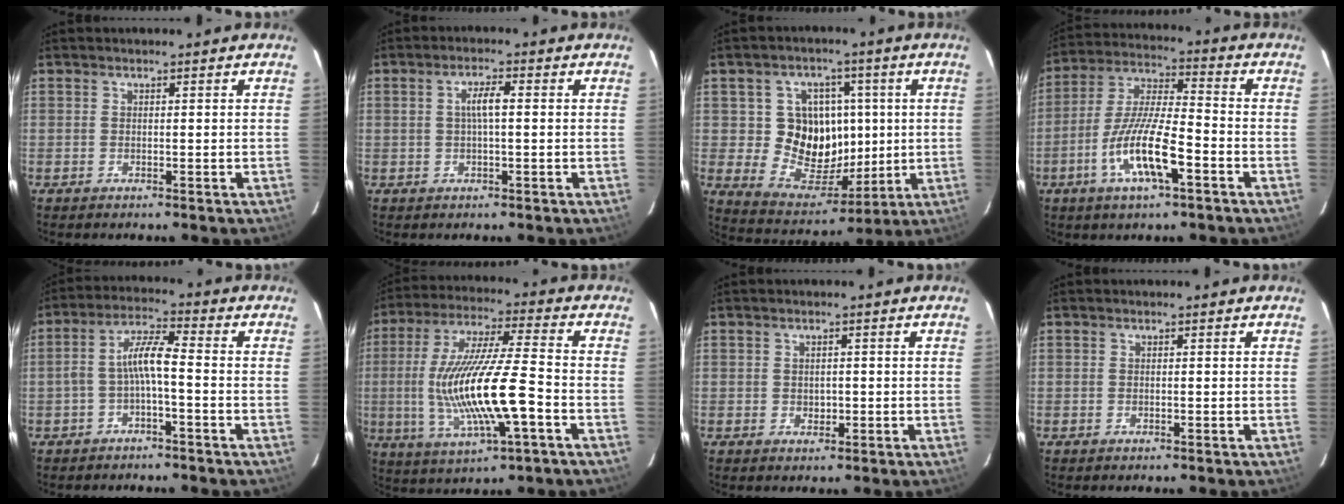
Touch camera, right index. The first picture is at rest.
{"total": 3.5, "force": [0.3, 0.7, 3.4], "torque": [-0.065, 0.007, 0.007]}
{"total": 13.1, "force": [0.9, 11.7, 6.0], "torque": [-0.124, 0.007, 0.031]}
{"total": 13.4, "force": [-5.7, 3.0, 11.8], "torque": [-0.242, -0.007, -0.111]}
{"total": 5.8, "force": [-1.9, 0.9, 5.3], "torque": [-0.119, 0.017, -0.035]}
{"total": 18.2, "force": [-3.8, 3.1, 17.6], "torque": [-0.347, -0.012, -0.061]}
{"total": 1.8, "force": [-0.2, 1.6, 0.9], "torque": [-0.012, 0.002, -0.001]}
{"total": 0.0}